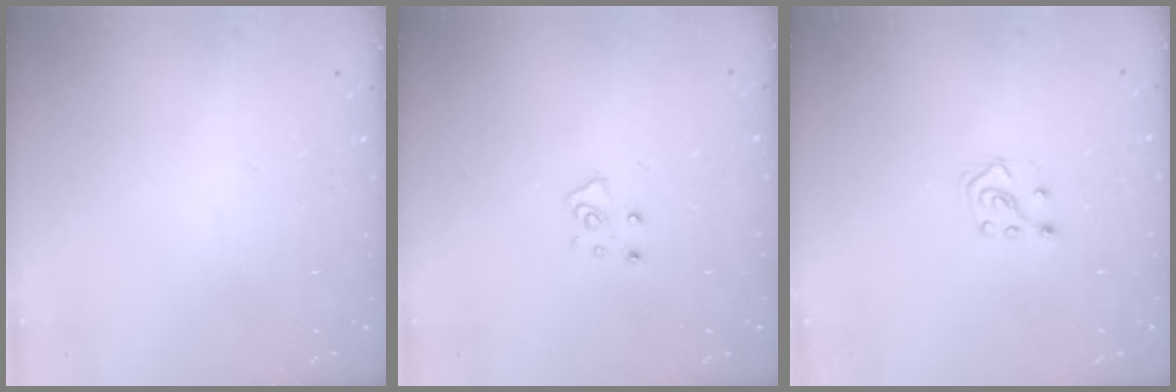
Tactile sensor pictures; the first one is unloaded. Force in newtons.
{"total": 5.3, "press": 5.3, "slide": 0.5}
{"total": 4.6, "press": 4.5, "slide": 0.8}